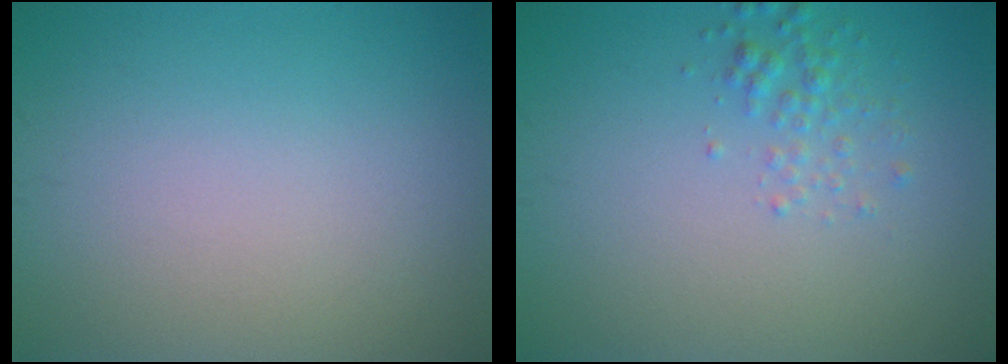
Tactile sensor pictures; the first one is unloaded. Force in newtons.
{"total": 1.6, "press": 1.6, "slide": 0.1}